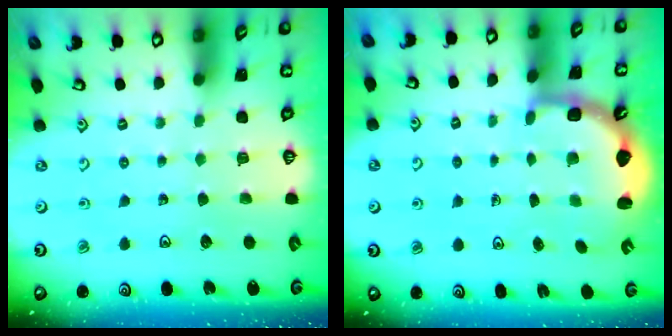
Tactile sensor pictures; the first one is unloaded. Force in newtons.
{"total": 3.8, "press": 3.4, "slide": 1.8}